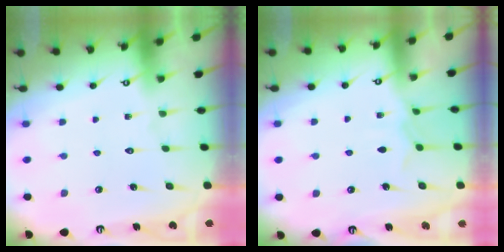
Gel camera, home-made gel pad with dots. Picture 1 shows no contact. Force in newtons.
{"total": 5.5, "press": 5.5, "slide": 0.5}